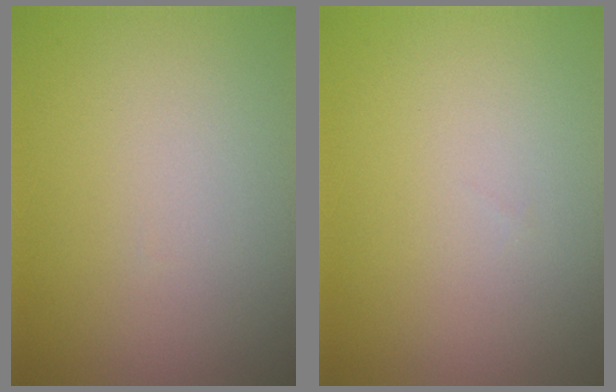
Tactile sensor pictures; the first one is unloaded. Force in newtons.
{"total": 0.0}